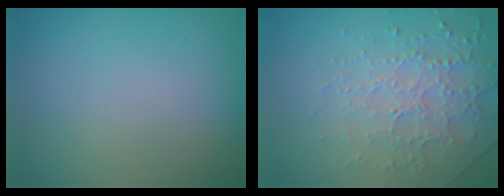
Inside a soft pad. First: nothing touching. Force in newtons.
{"total": 3.0, "press": 2.8, "slide": 1.1}